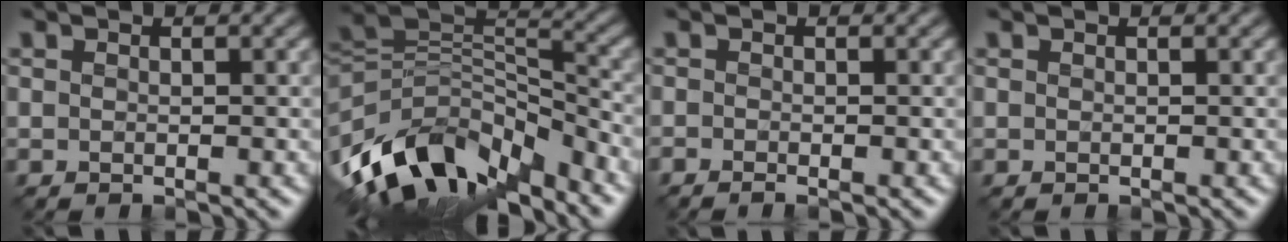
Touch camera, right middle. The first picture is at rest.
{"total": 12.1, "force": [-7.5, 6.2, 7.2], "torque": [-0.142, 0.010, -0.139]}
{"total": 0.6, "force": [-0.6, -0.1, 0.2], "torque": [-0.007, -0.004, -0.012]}
{"total": 0.0}